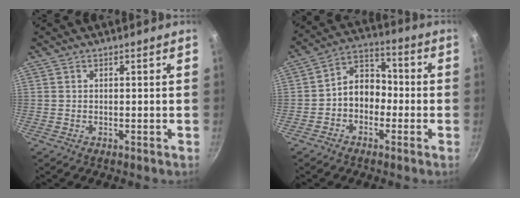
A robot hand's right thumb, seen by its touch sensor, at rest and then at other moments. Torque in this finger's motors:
{"motor_torque": [0.03, 0.20, 0.14, 0.09, 0.02]}